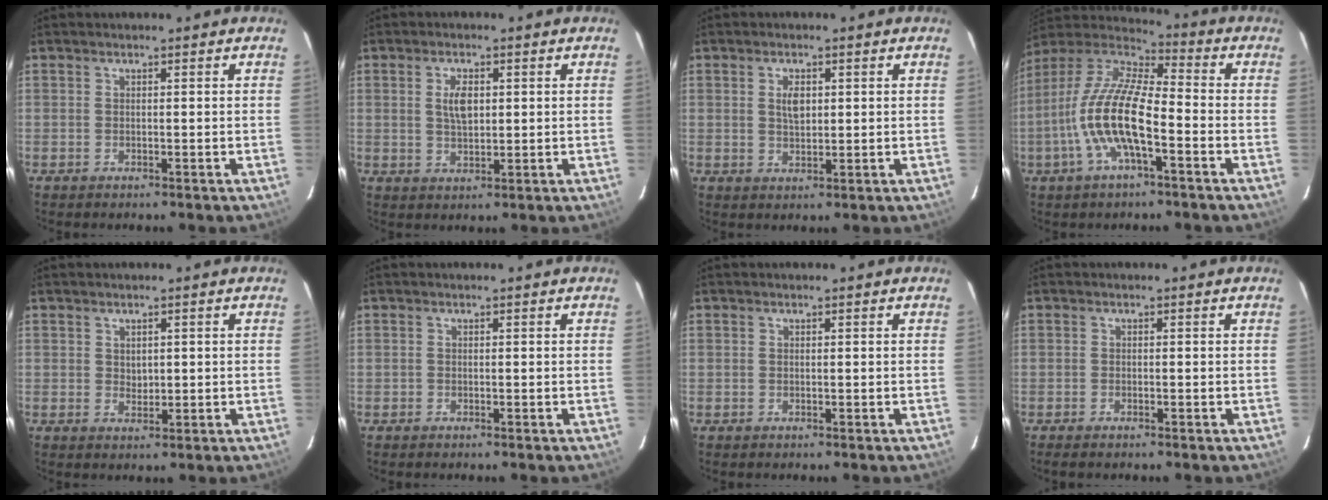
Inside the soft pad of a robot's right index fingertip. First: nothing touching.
{"total": 4.3, "force": [1.0, 2.3, 3.6], "torque": [-0.064, 0.003, 0.020]}
{"total": 3.3, "force": [0.8, 1.9, 2.6], "torque": [-0.044, 0.003, 0.016]}
{"total": 15.3, "force": [-4.8, 4.6, 13.8], "torque": [-0.276, -0.003, -0.099]}
{"total": 1.7, "force": [0.5, 1.4, 0.8], "torque": [-0.008, 0.001, 0.011]}
{"total": 0.0}
{"total": 0.0}
{"total": 1.1, "force": [-1.0, 0.0, 0.4], "torque": [-0.013, -0.004, -0.021]}